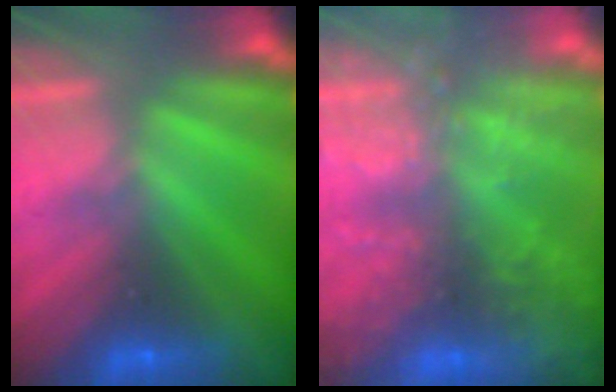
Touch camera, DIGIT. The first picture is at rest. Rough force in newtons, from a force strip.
{"total": 5.8}